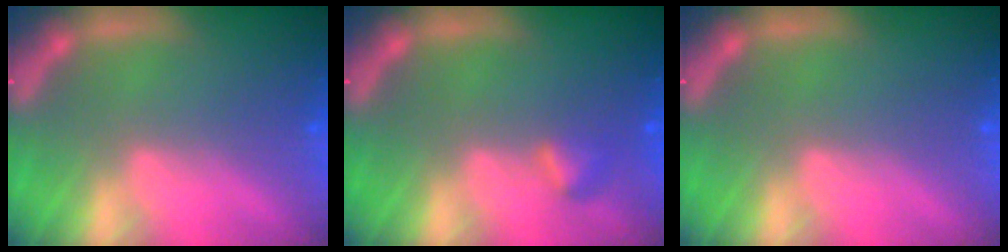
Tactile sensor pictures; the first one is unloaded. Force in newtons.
{"total": 1.4}
{"total": 0.0}